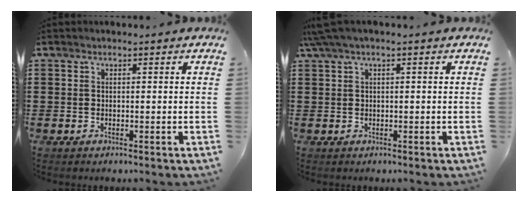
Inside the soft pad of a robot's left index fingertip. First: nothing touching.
{"total": 1.7, "force": [0.2, 0.2, 1.7], "torque": [-0.038, -0.003, 0.001]}